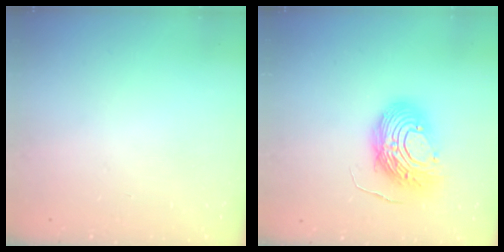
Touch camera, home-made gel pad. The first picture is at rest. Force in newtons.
{"total": 13.3, "press": 13.2, "slide": 1.2}